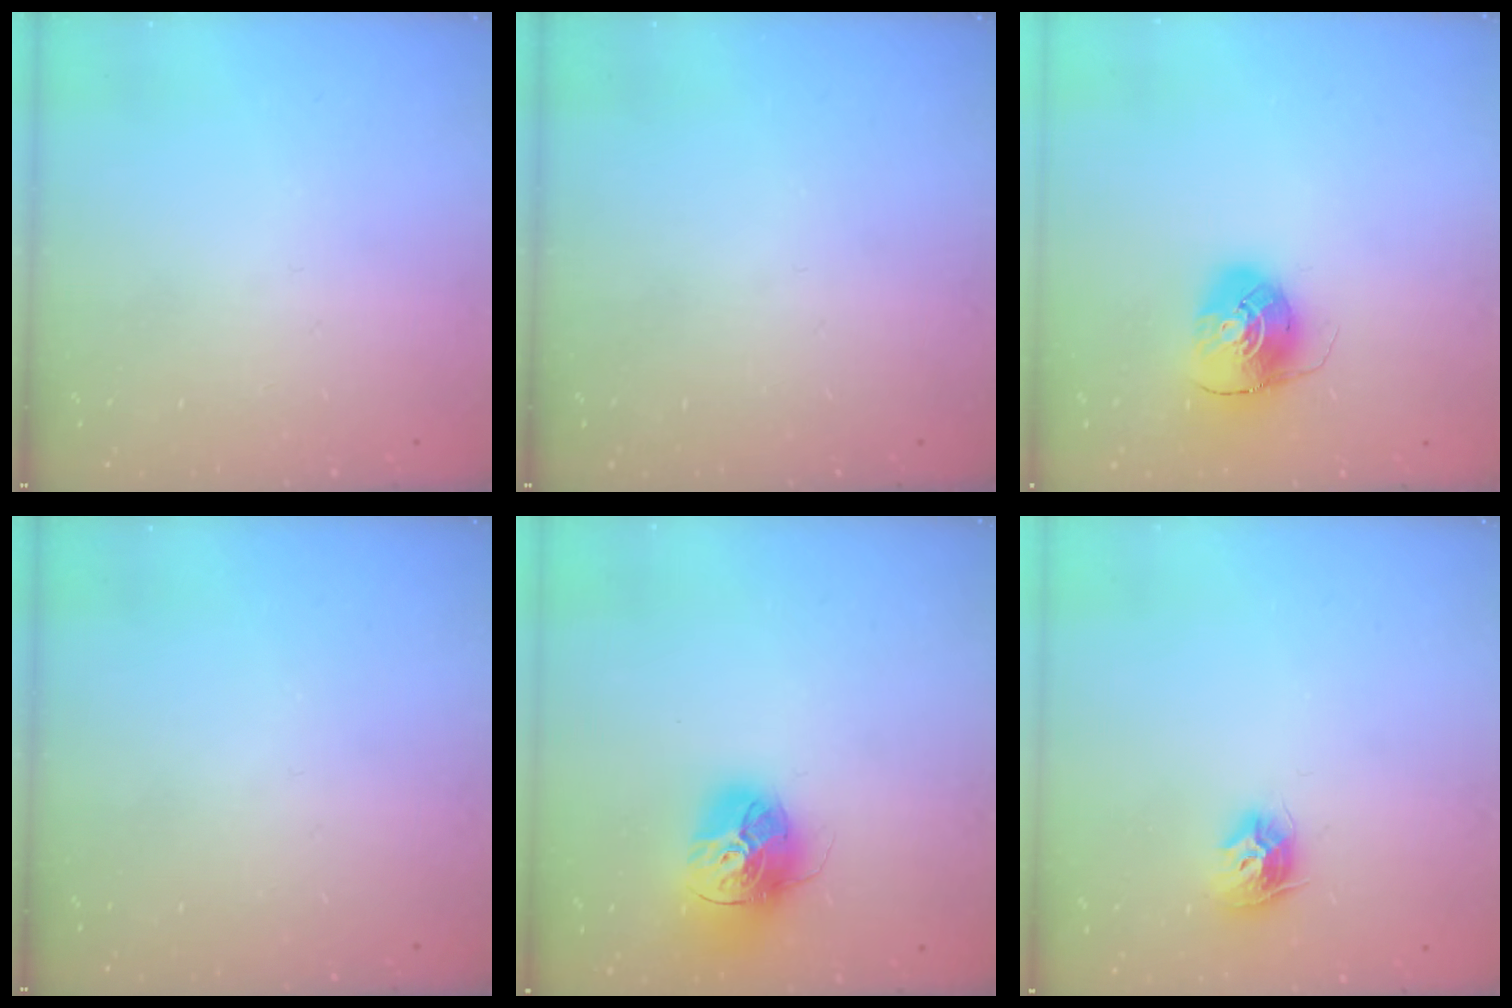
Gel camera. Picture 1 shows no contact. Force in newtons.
{"total": 0.0}
{"total": 10.3, "press": 10.3, "slide": 0.4}
{"total": 0.0}
{"total": 17.1, "press": 17.0, "slide": 1.5}
{"total": 9.3, "press": 9.3, "slide": 0.2}